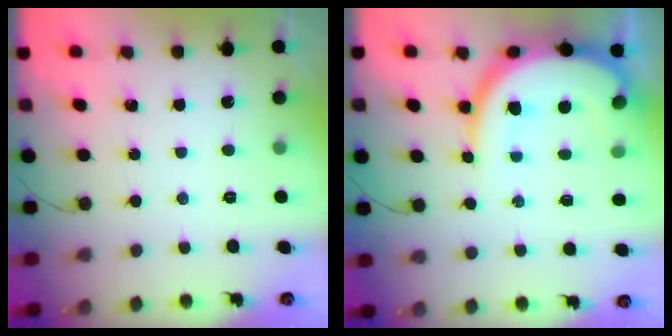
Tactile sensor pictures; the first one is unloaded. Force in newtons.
{"total": 14.0, "press": 14.0, "slide": 1.4}